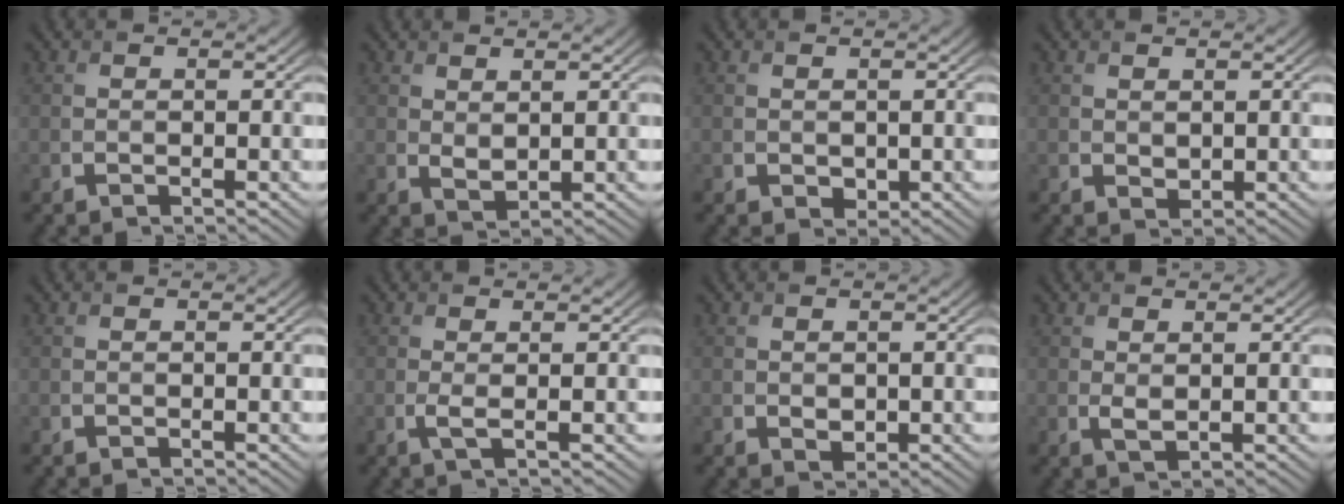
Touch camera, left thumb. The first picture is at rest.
{"total": 1.8, "force": [1.1, 0.8, 1.1], "torque": [-0.025, -0.007, 0.026]}
{"total": 1.0, "force": [0.1, 0.8, 0.6], "torque": [-0.013, -0.007, 0.006]}
{"total": 1.1, "force": [0.6, 0.7, 0.5], "torque": [-0.012, -0.006, 0.017]}
{"total": 0.0}
{"total": 1.5, "force": [0.1, 0.3, 1.5], "torque": [-0.033, 0.002, -0.001]}
{"total": 1.2, "force": [0.1, 0.9, 0.8], "torque": [-0.017, -0.007, 0.007]}
{"total": 1.3, "force": [0.6, 0.5, 1.1], "torque": [-0.027, -0.005, 0.016]}